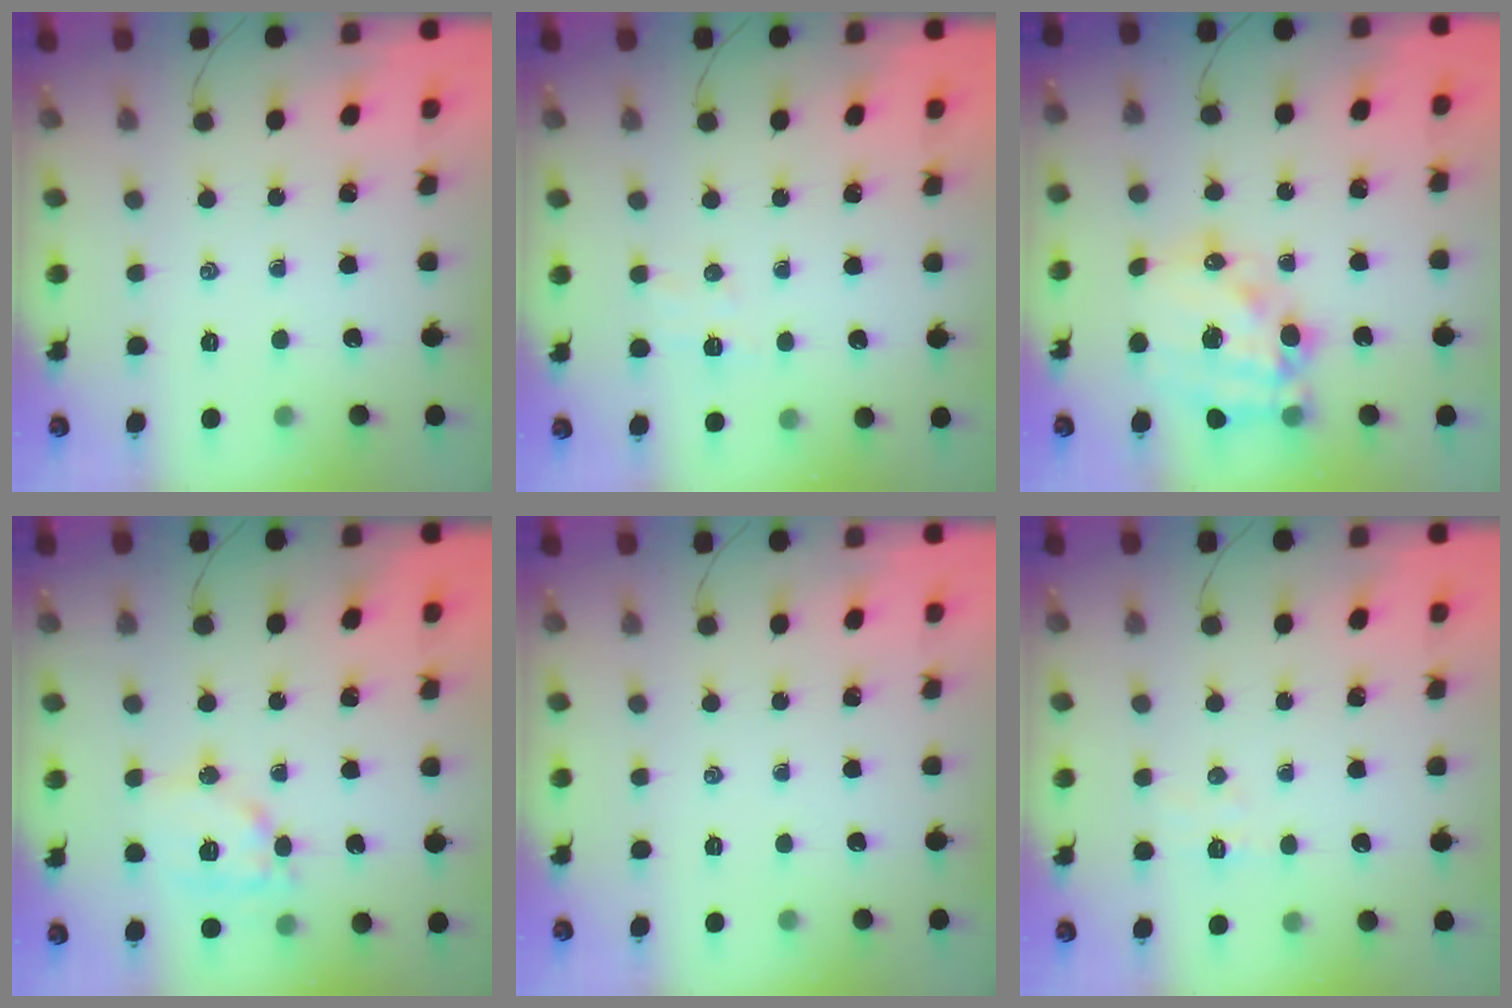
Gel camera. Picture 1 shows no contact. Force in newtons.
{"total": 5.4, "press": 5.3, "slide": 0.8}
{"total": 17.9, "press": 17.4, "slide": 4.3}
{"total": 10.9, "press": 10.8, "slide": 1.0}
{"total": 0.0}
{"total": 5.1, "press": 5.0, "slide": 1.2}